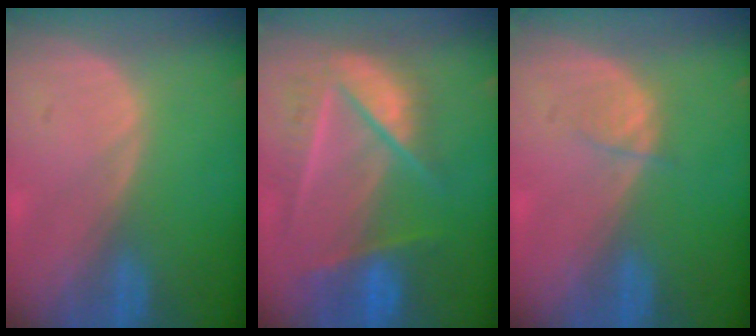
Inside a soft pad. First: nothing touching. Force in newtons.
{"total": 9.5, "press": 8.3, "slide": 4.7}
{"total": 1.6, "press": 1.5, "slide": 0.2}